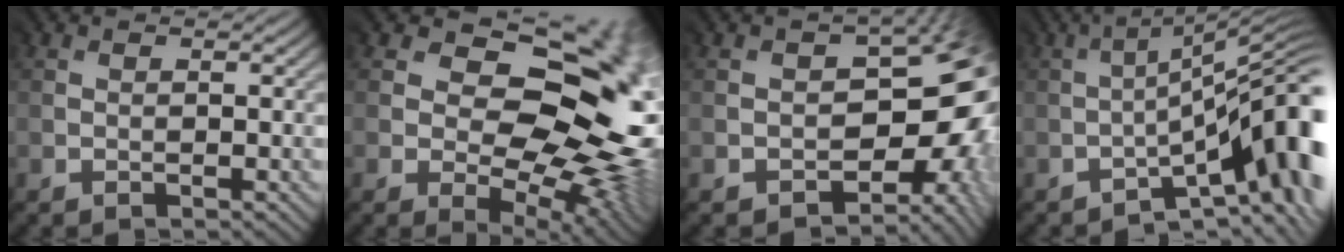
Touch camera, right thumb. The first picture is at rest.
{"total": 17.4, "force": [0.9, 11.2, 13.2], "torque": [-0.106, -0.002, 0.033]}
{"total": 13.4, "force": [-4.3, 8.8, 9.2], "torque": [-0.057, -0.008, -0.037]}
{"total": 13.0, "force": [-5.1, 3.7, 11.4], "torque": [-0.150, 0.001, -0.074]}